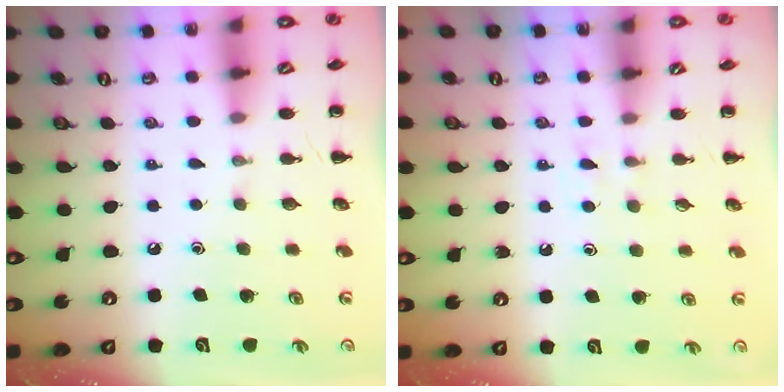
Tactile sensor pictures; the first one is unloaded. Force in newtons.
{"total": 3.1, "press": 2.8, "slide": 1.3}